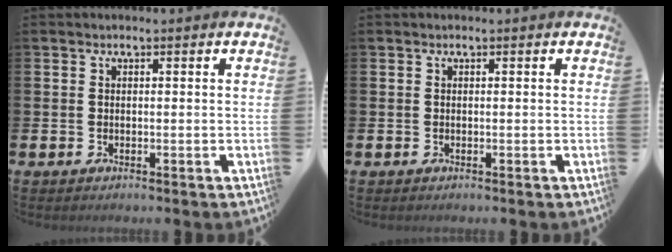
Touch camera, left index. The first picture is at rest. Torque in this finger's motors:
{"motor_torque": [0.00, 0.00, 0.00, 0.01]}